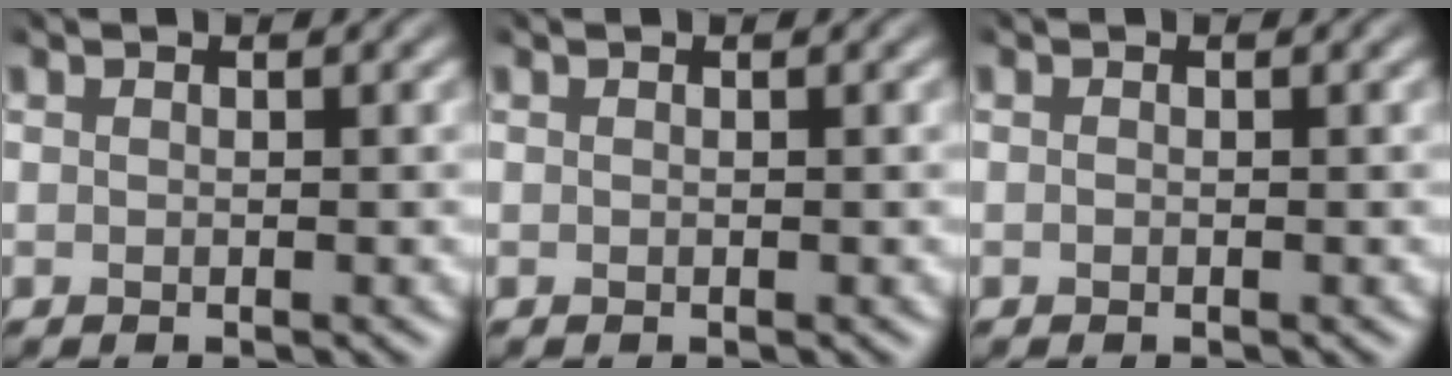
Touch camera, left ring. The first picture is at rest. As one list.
[{"total": 0.0}, {"total": 0.5, "force": [-0.5, -0.2, -0.2], "torque": [-0.004, 0.006, -0.005]}]